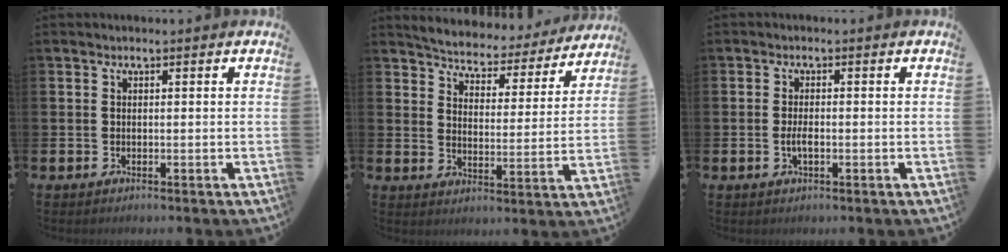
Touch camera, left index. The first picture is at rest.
{"total": 5.0, "force": [4.9, 0.9, 0.4], "torque": [-0.038, -0.042, 0.080]}
{"total": 2.0, "force": [-0.4, 0.7, 1.8], "torque": [-0.028, -0.002, -0.009]}